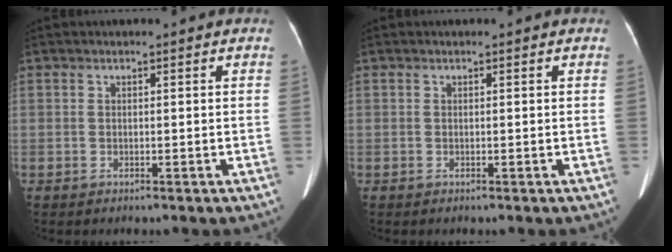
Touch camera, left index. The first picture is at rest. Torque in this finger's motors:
{"motor_torque": [0.00, 0.00, 0.00, 0.00]}